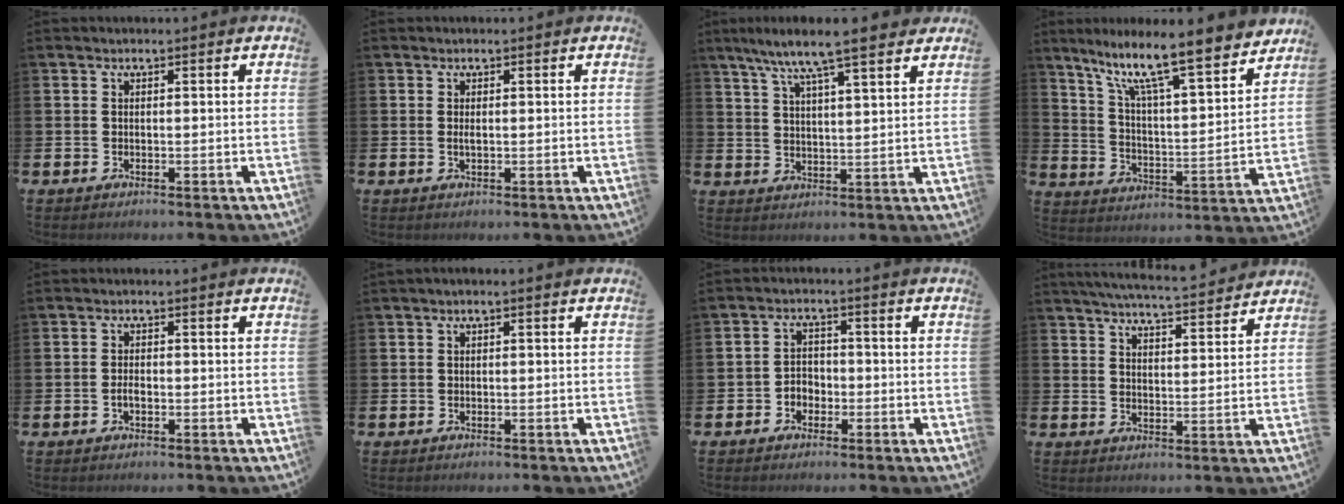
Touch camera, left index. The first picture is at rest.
{"total": 0.8, "force": [0.0, 0.3, 0.8], "torque": [-0.015, 0.000, 0.000]}
{"total": 7.6, "force": [6.8, 0.4, 3.5], "torque": [-0.076, -0.035, 0.115]}
{"total": 11.1, "force": [9.1, 1.2, 6.2], "torque": [-0.137, -0.070, 0.146]}
{"total": 1.4, "force": [-0.5, 0.8, 1.1], "torque": [-0.020, 0.001, -0.011]}
{"total": 0.6, "force": [-0.2, 0.1, 0.5], "torque": [-0.011, 0.000, -0.004]}
{"total": 2.5, "force": [-1.6, 1.9, 0.6], "torque": [-0.023, 0.012, -0.036]}
{"total": 5.6, "force": [5.5, 0.2, 0.9], "torque": [-0.022, -0.036, 0.096]}